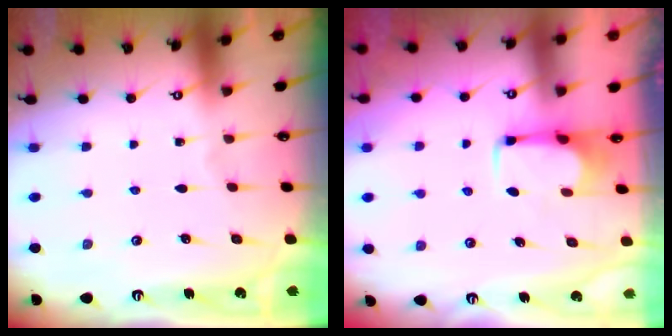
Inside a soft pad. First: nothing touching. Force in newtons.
{"total": 2.8, "press": 2.8, "slide": 0.5}